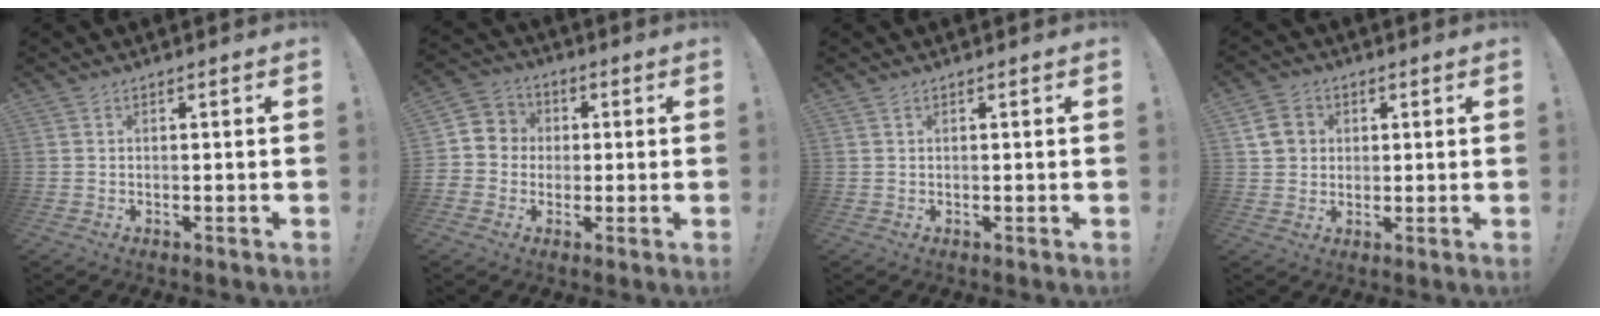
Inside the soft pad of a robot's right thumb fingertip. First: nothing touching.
{"total": 6.8, "force": [-1.2, 6.5, 1.5], "torque": [-0.032, 0.018, -0.017]}
{"total": 0.0}
{"total": 7.8, "force": [2.0, 6.8, 3.1], "torque": [-0.047, 0.006, 0.046]}